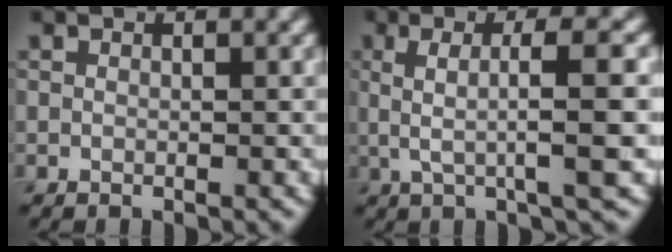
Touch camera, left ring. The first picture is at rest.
{"total": 5.7, "force": [0.4, 1.1, 5.6], "torque": [-0.092, 0.013, 0.004]}